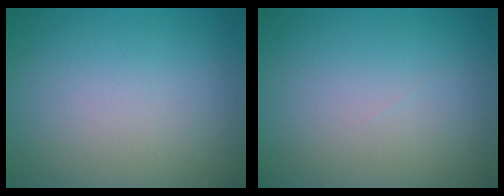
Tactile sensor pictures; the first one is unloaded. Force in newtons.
{"total": 0.0}